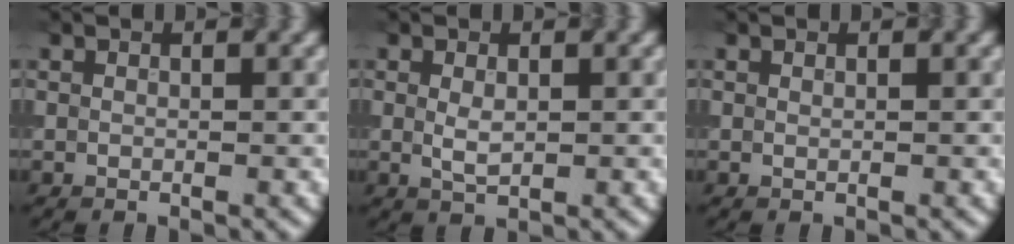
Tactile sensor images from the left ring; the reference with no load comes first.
{"total": 1.6, "force": [0.2, 0.8, 1.4], "torque": [-0.030, -0.002, 0.007]}
{"total": 0.0}